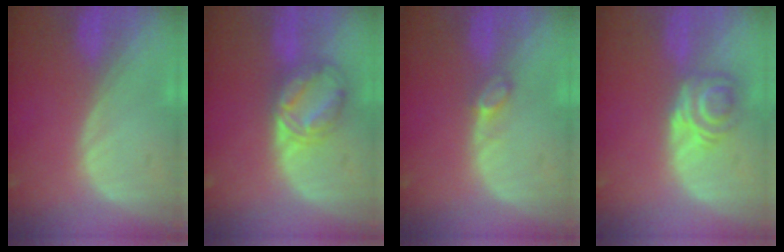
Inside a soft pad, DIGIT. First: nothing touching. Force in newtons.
{"total": 6.3, "press": 6.3, "slide": 0.3}
{"total": 2.0, "press": 1.9, "slide": 0.2}
{"total": 5.8, "press": 4.9, "slide": 3.2}